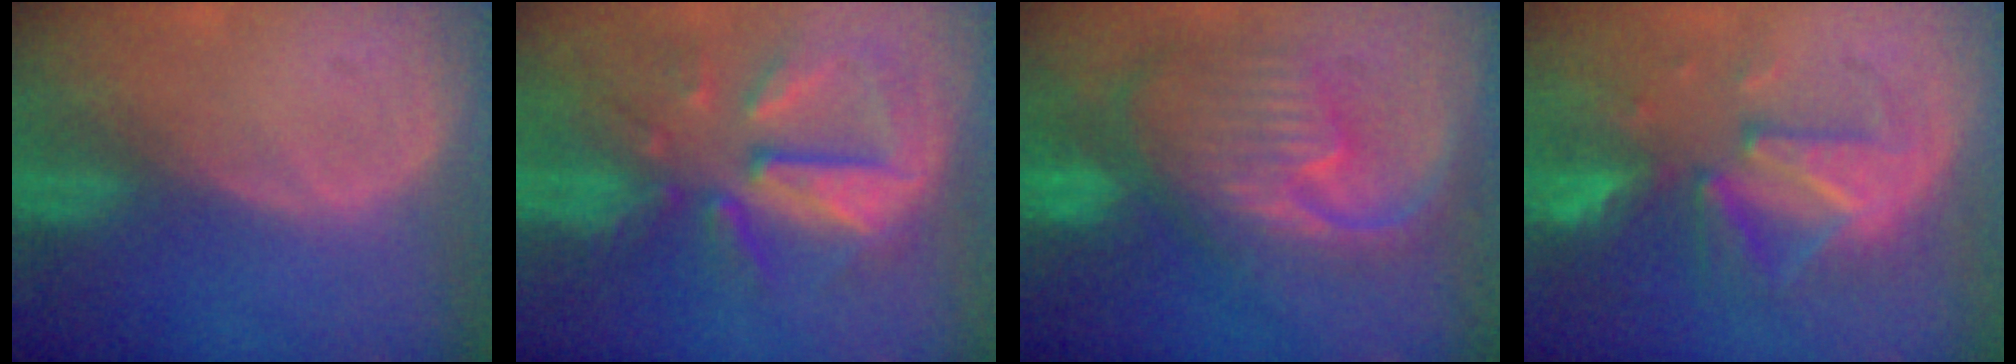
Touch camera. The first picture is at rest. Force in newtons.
{"total": 10.6, "press": 9.4, "slide": 4.9}
{"total": 12.0, "press": 10.4, "slide": 6.0}
{"total": 10.0, "press": 8.9, "slide": 4.5}